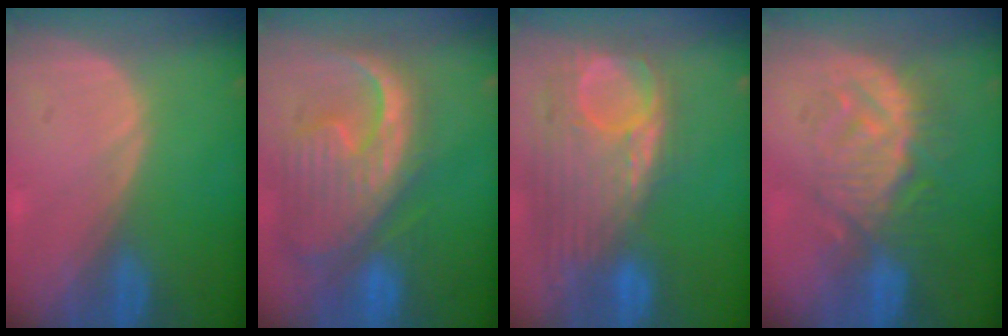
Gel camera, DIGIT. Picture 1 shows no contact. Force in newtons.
{"total": 13.0, "press": 11.2, "slide": 6.6}
{"total": 12.2, "press": 10.4, "slide": 6.3}
{"total": 9.2, "press": 8.6, "slide": 3.2}